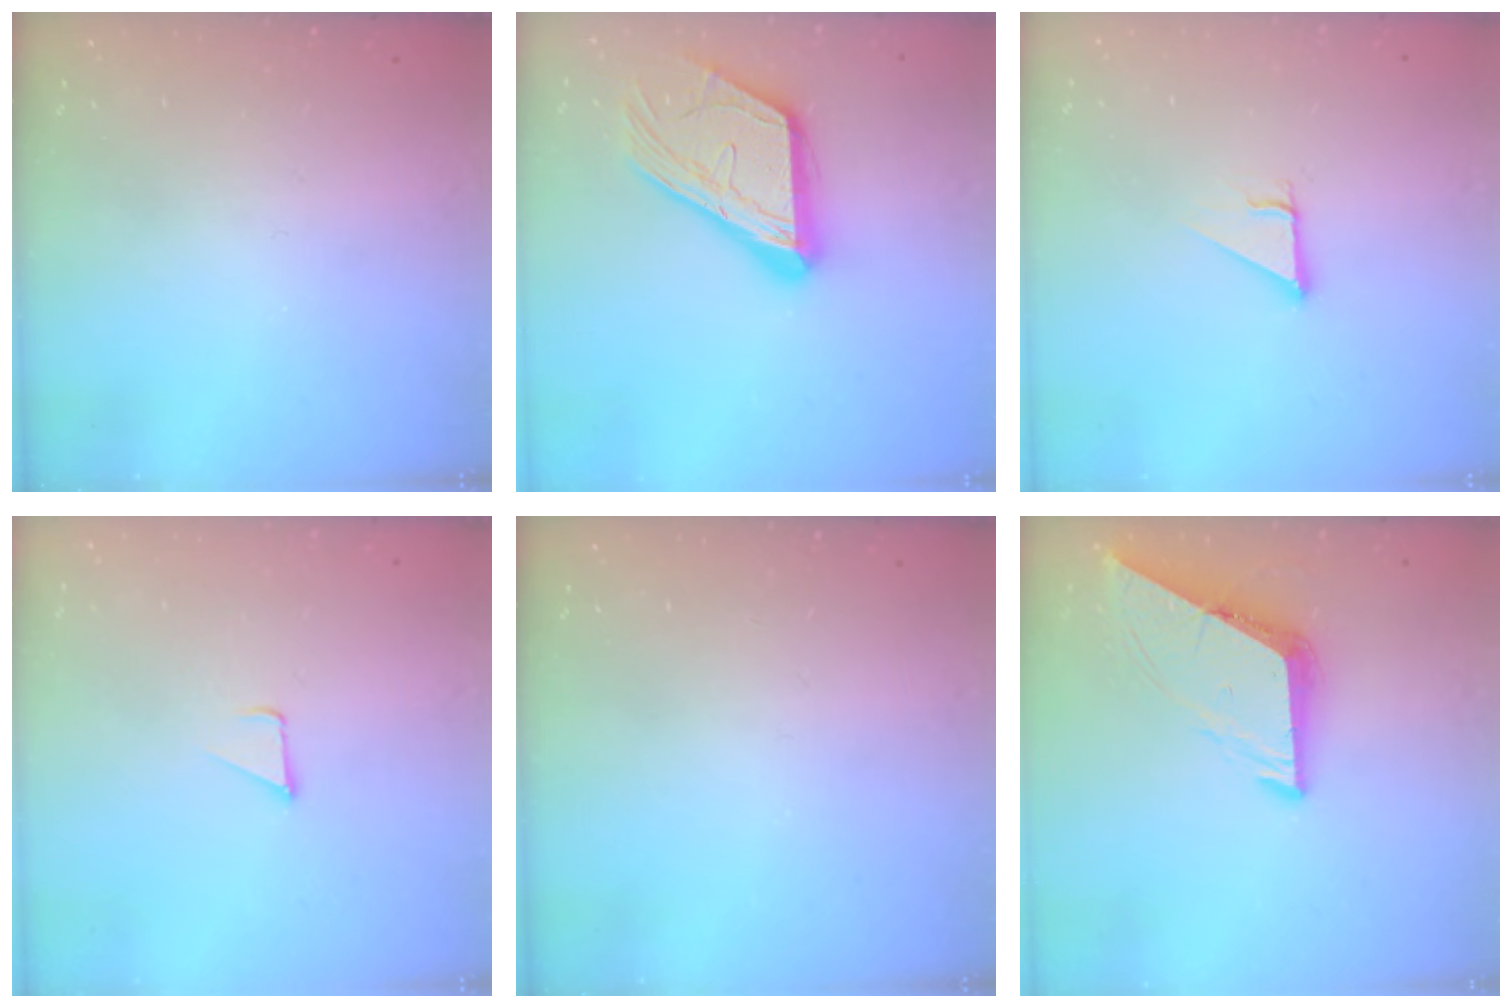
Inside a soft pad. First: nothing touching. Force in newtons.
{"total": 17.1, "press": 17.0, "slide": 1.6}
{"total": 2.7, "press": 2.7, "slide": 0.3}
{"total": 1.5, "press": 1.5, "slide": 0.1}
{"total": 0.0}
{"total": 8.2, "press": 8.2, "slide": 0.6}